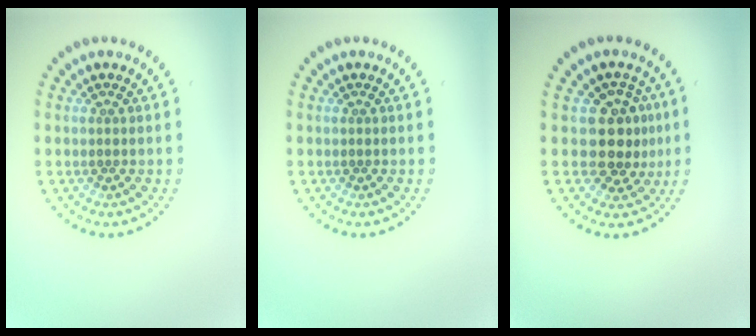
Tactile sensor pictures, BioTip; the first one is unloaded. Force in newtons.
{"total": 0.0}
{"total": 3.8, "press": 3.5, "slide": 1.6}